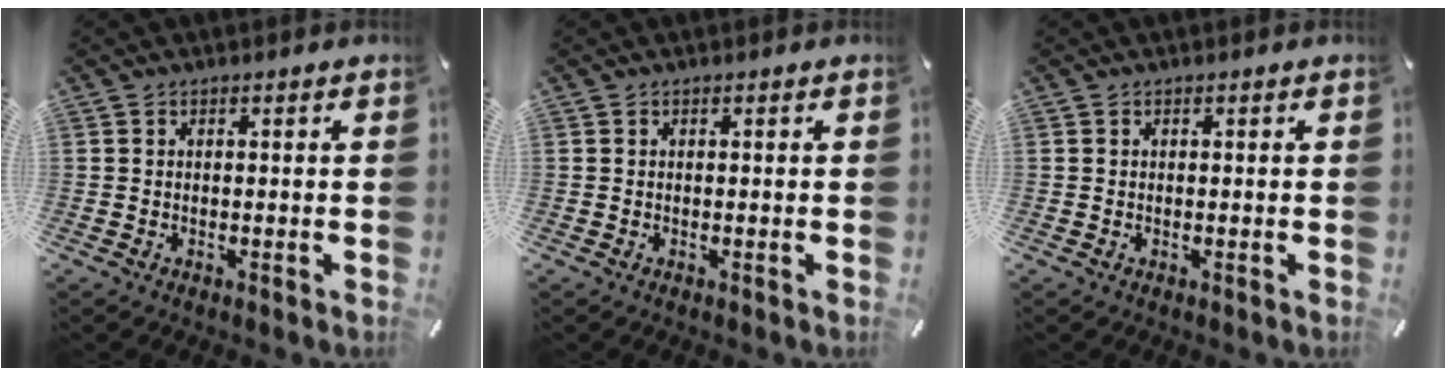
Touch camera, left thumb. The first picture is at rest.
{"total": 0.0}
{"total": 0.0}